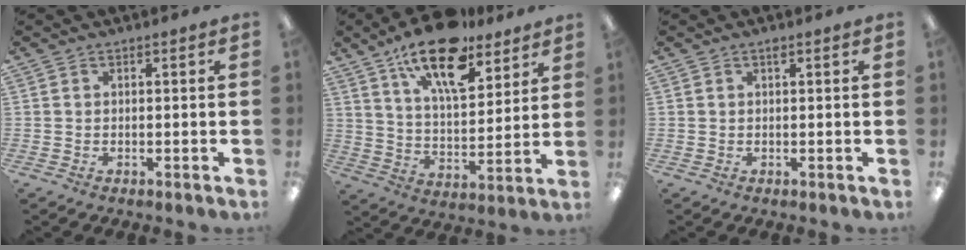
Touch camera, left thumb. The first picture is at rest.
{"total": 18.7, "force": [13.1, 7.6, 11.0], "torque": [-0.180, -0.066, 0.220]}
{"total": 0.7, "force": [0.5, 0.1, 0.4], "torque": [-0.012, 0.002, 0.009]}